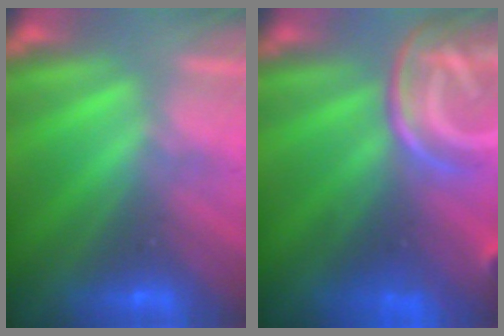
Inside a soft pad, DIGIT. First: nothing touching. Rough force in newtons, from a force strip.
{"total": 7.7}